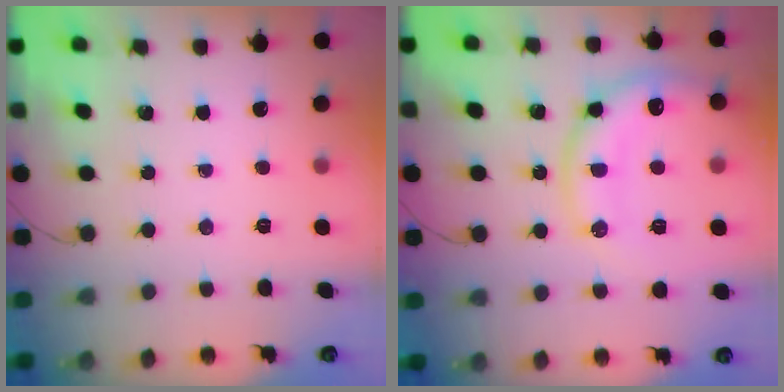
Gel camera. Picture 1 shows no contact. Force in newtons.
{"total": 16.7, "press": 16.6, "slide": 1.9}